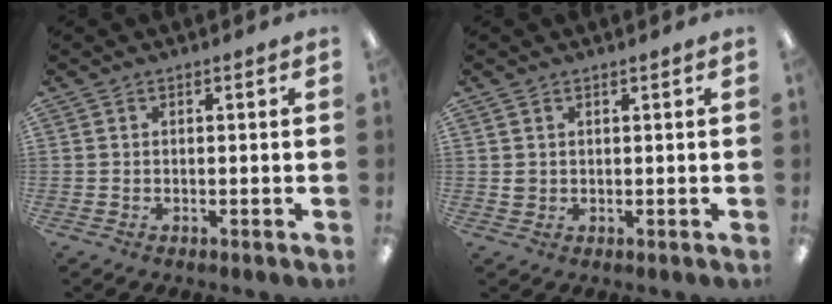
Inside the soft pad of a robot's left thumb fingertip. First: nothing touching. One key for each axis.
{"total": 1.4, "fx": 0.8, "fy": 1.1, "fz": 0.3, "tx": -0.009, "ty": 0.002, "tz": 0.015}